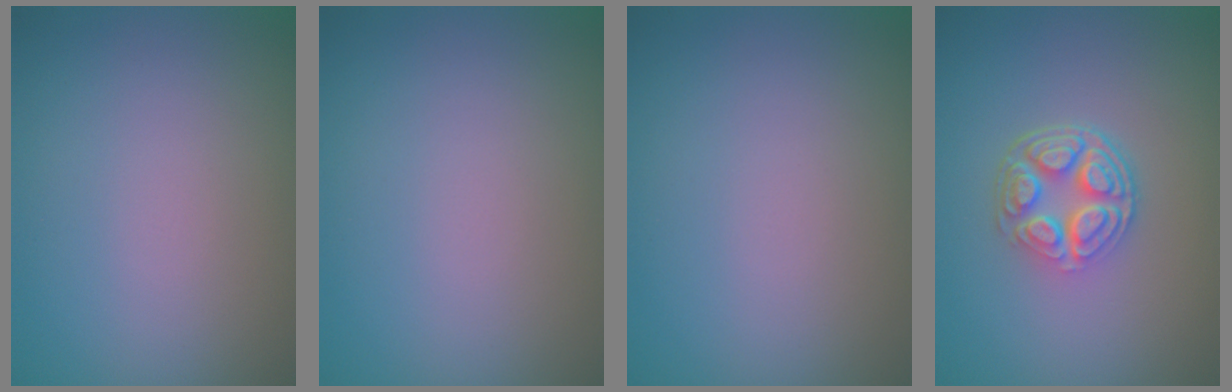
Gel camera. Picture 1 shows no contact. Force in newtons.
{"total": 0.0}
{"total": 0.0}
{"total": 5.2, "press": 3.7, "slide": 3.6}